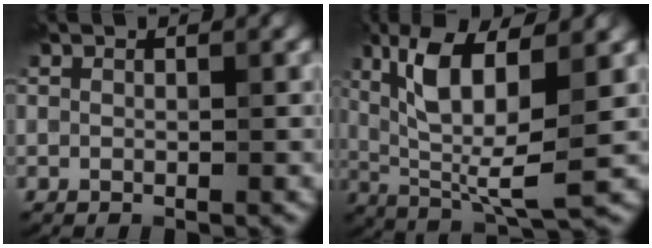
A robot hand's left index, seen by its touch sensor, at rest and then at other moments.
{"total": 8.8, "force": [2.0, 2.4, 8.2], "torque": [-0.151, -0.004, 0.037]}